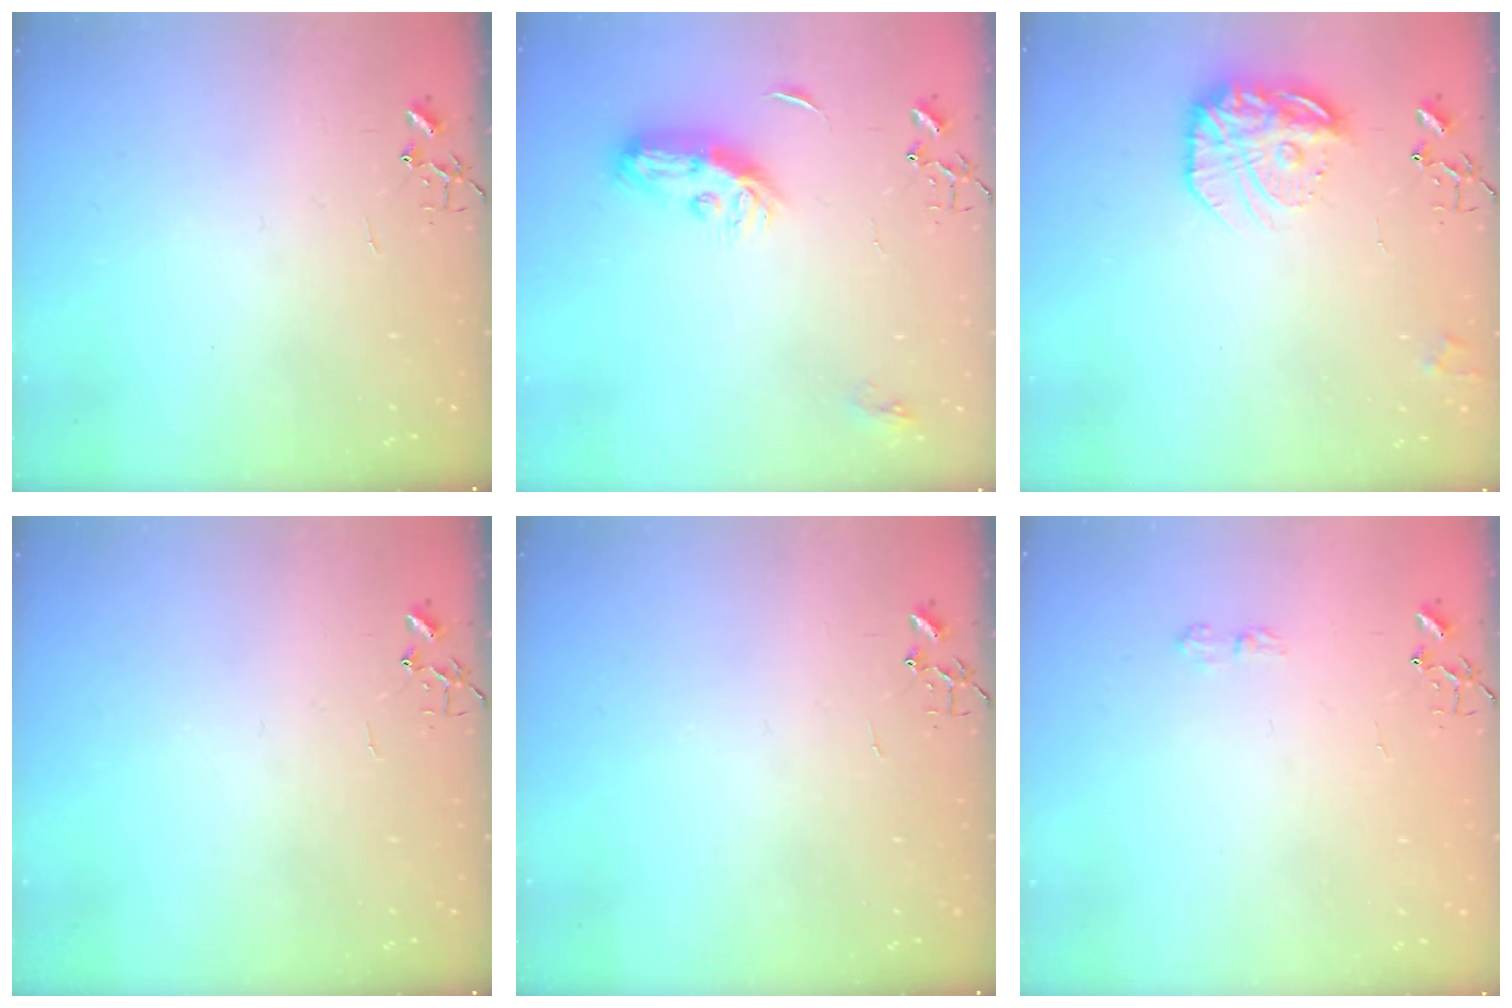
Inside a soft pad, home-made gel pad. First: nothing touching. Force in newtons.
{"total": 8.7, "press": 8.7, "slide": 0.4}
{"total": 17.1, "press": 17.0, "slide": 1.2}
{"total": 0.0}
{"total": 0.0}
{"total": 6.4, "press": 6.4, "slide": 0.9}